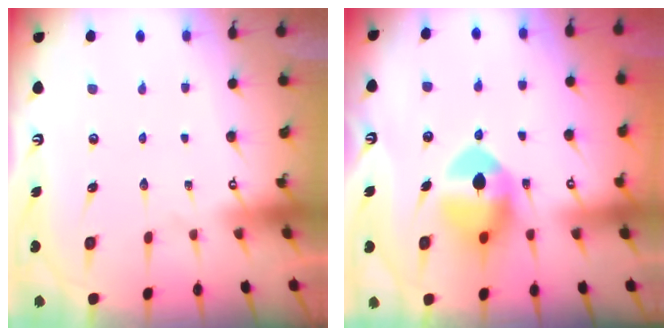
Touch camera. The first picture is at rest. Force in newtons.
{"total": 10.0, "press": 9.9, "slide": 1.7}